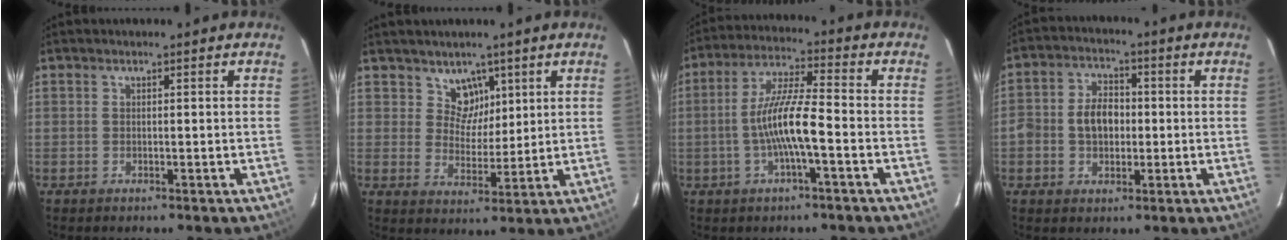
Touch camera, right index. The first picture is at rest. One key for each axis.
{"total": 5.3, "fx": 3.3, "fy": 4.1, "fz": 0.8, "tx": -0.001, "ty": -0.005, "tz": 0.059}
{"total": 9.6, "fx": -2.7, "fy": 1.0, "fz": 9.1, "tx": -0.185, "ty": 0.007, "tz": -0.052}
{"total": 7.3, "fx": -0.6, "fy": 5.3, "fz": 4.9, "tx": -0.097, "ty": 0.020, "tz": -0.009}